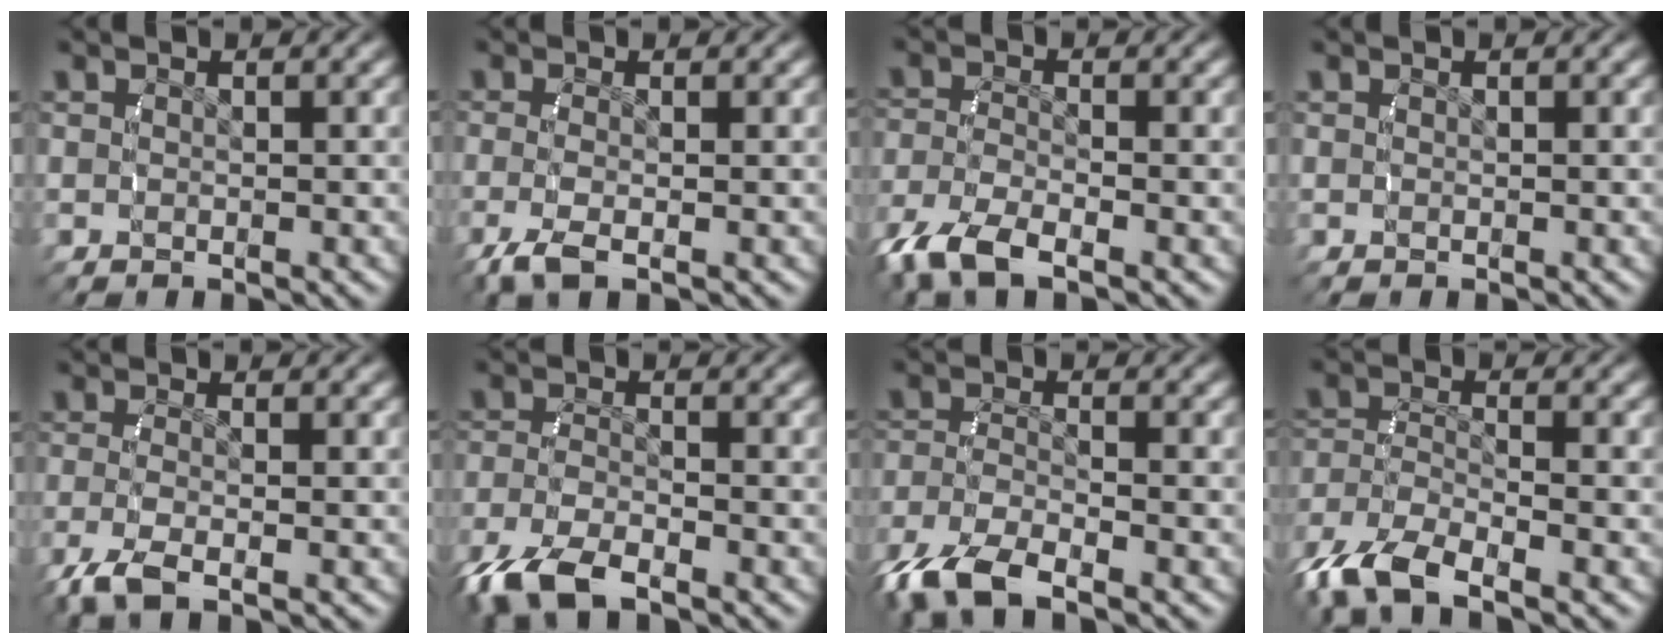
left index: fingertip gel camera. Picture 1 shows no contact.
{"total": 2.8, "force": [-1.2, 0.9, 2.4], "torque": [-0.063, -0.017, -0.007]}
{"total": 5.5, "force": [-2.7, 3.2, 3.6], "torque": [-0.100, -0.034, -0.026]}
{"total": 0.0}
{"total": 3.6, "force": [-1.6, 1.4, 2.9], "torque": [-0.074, -0.022, -0.011]}
{"total": 5.7, "force": [-3.2, 3.0, 3.5], "torque": [-0.096, -0.031, -0.035]}
{"total": 7.0, "force": [-3.9, 4.0, 4.2], "torque": [-0.112, -0.041, -0.042]}
{"total": 6.8, "force": [-3.3, 4.4, 4.1], "torque": [-0.108, -0.037, -0.037]}